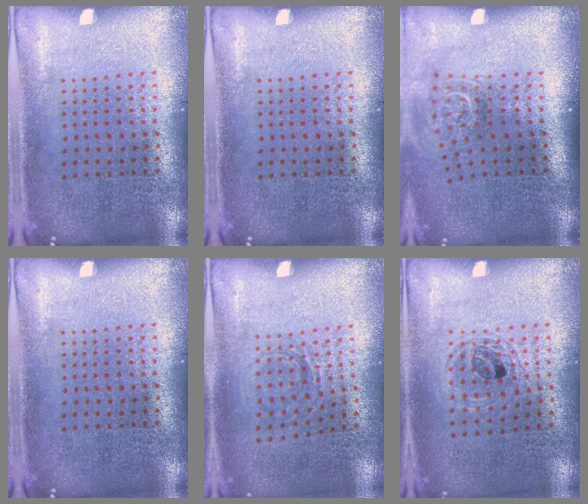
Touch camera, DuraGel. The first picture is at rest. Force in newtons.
{"total": 0.0}
{"total": 1.9, "press": 1.3, "slide": 1.3}
{"total": 0.0}
{"total": 0.8, "press": 0.7, "slide": 0.3}
{"total": 1.1, "press": 1.0, "slide": 0.3}